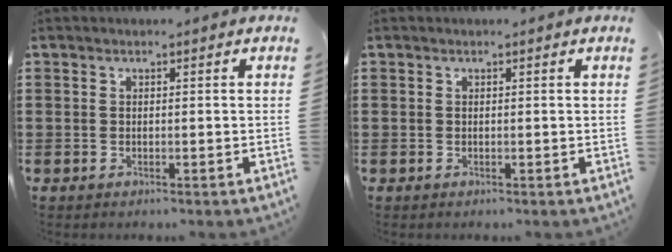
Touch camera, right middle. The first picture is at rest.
{"total": 0.0}